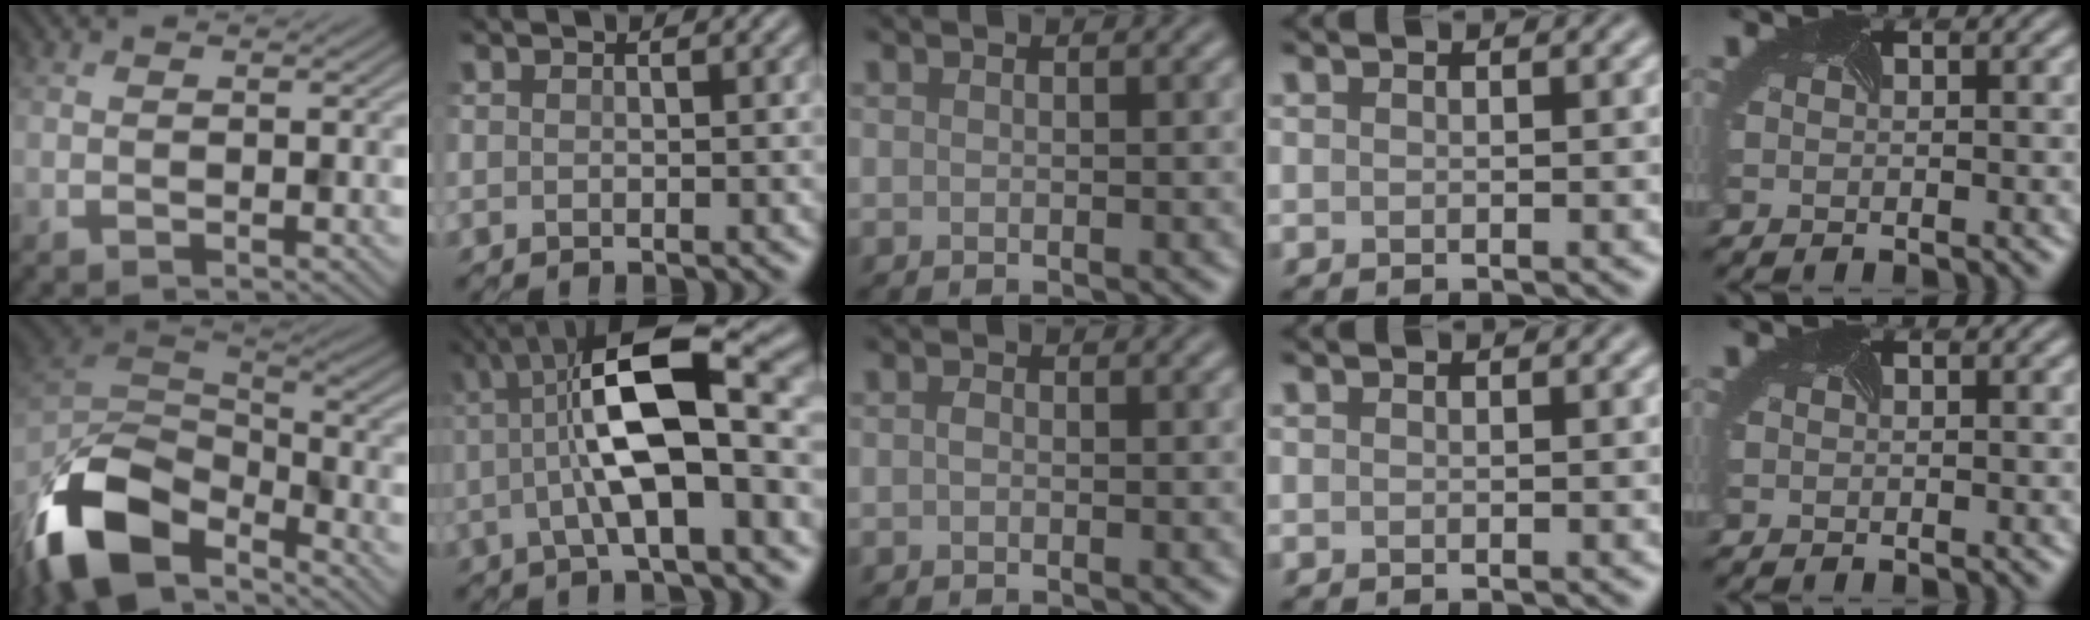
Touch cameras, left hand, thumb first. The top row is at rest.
{"thumb": {"total": 14.9, "force": [-9.5, 6.8, 9.3], "torque": [-0.222, -0.022, -0.188]}, "index": {"total": 10.1, "force": [1.2, 3.0, 9.6], "torque": [-0.165, 0.017, 0.013]}, "middle": {"total": 0.6, "force": [-0.1, 0.4, 0.4], "torque": [-0.009, 0.000, -0.003]}}